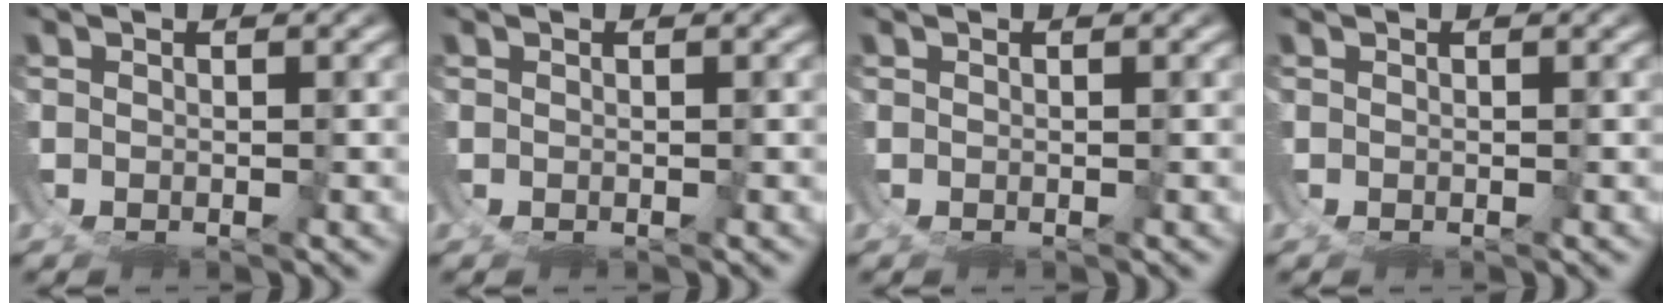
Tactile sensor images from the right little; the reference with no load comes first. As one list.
[{"total": 0.0}, {"total": 0.0}, {"total": 0.0}]